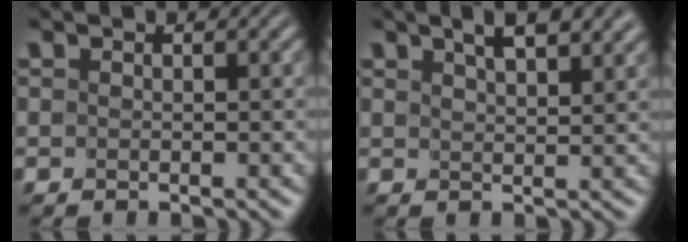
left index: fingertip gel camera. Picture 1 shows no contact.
{"total": 5.4, "force": [3.7, 1.8, 3.5], "torque": [-0.027, 0.019, 0.036]}